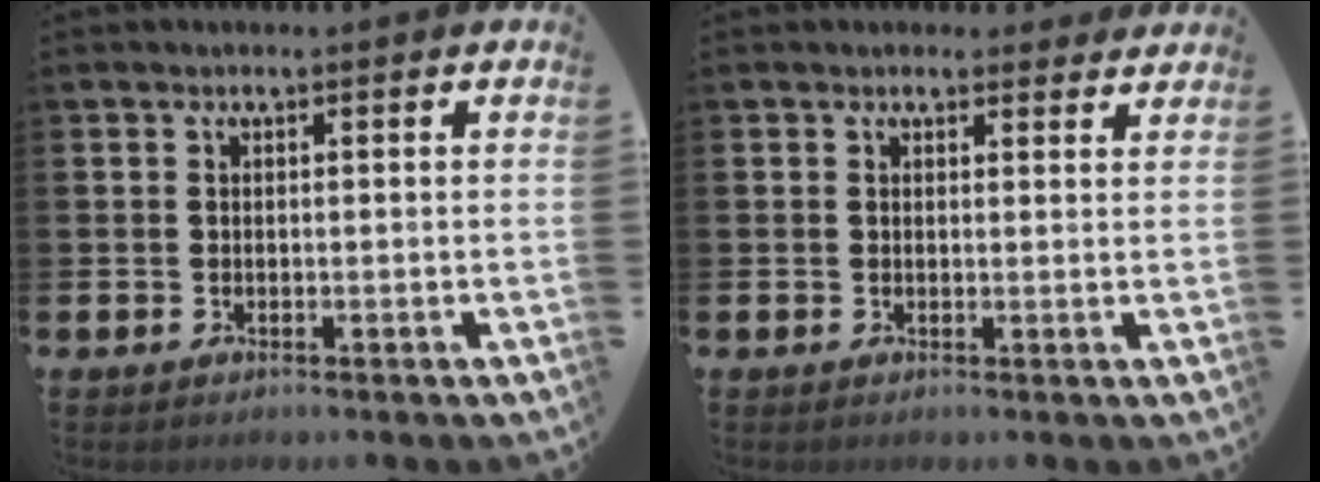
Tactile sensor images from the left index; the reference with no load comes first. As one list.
[{"total": 1.7, "force": [1.5, 0.6, 0.0], "torque": [0.012, -0.004, 0.025]}]